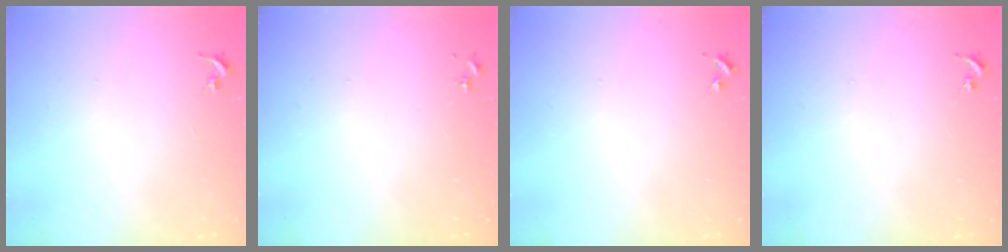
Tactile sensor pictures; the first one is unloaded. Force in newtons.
{"total": 0.0}
{"total": 2.7, "press": 2.7, "slide": 0.3}
{"total": 0.0}